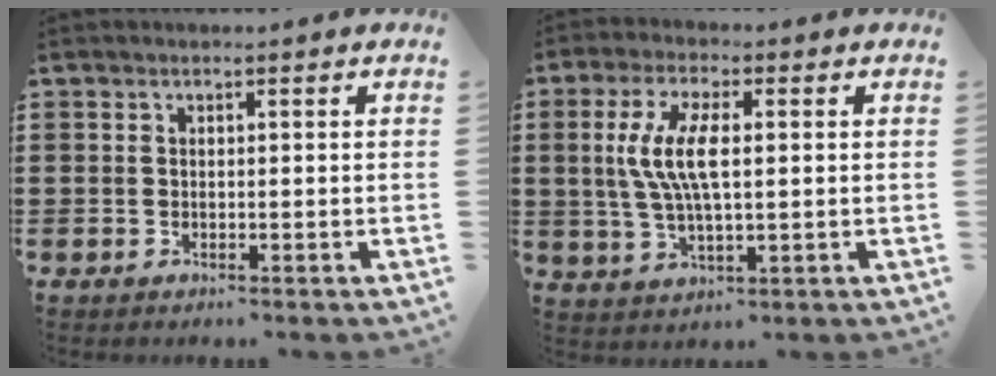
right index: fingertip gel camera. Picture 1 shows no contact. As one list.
[{"total": 8.1, "force": [0.8, 2.8, 7.6], "torque": [-0.172, 0.000, 0.006]}]